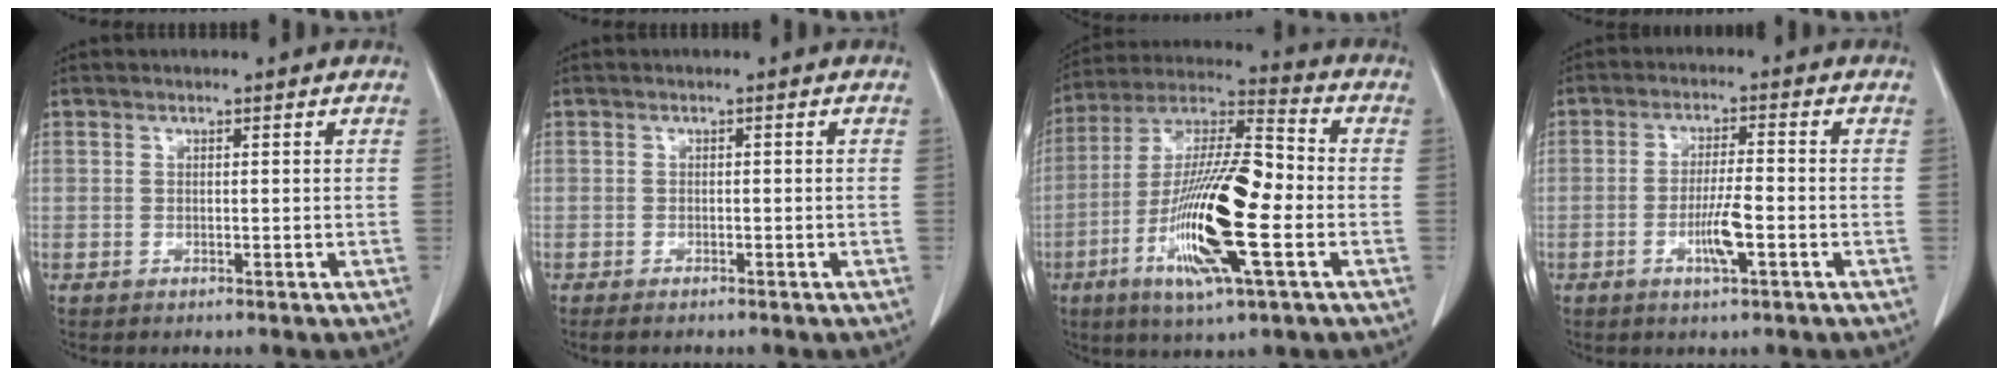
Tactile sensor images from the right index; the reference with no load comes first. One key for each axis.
{"total": 1.2, "fx": -0.9, "fy": 0.2, "fz": 0.8, "tx": -0.017, "ty": -0.003, "tz": -0.016}
{"total": 19.1, "fx": -4.7, "fy": 2.6, "fz": 18.3, "tx": -0.357, "ty": -0.009, "tz": -0.088}
{"total": 5.5, "fx": -1.9, "fy": 0.4, "fz": 5.1, "tx": -0.096, "ty": -0.006, "tz": -0.036}